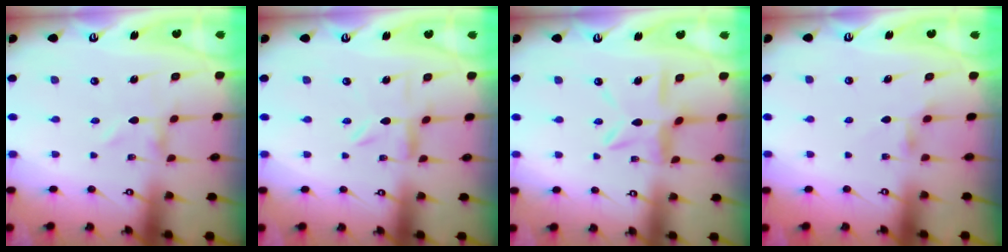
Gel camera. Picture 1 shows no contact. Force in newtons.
{"total": 2.1, "press": 2.1, "slide": 0.2}
{"total": 10.0, "press": 10.0, "slide": 0.8}
{"total": 2.2, "press": 2.1, "slide": 0.4}